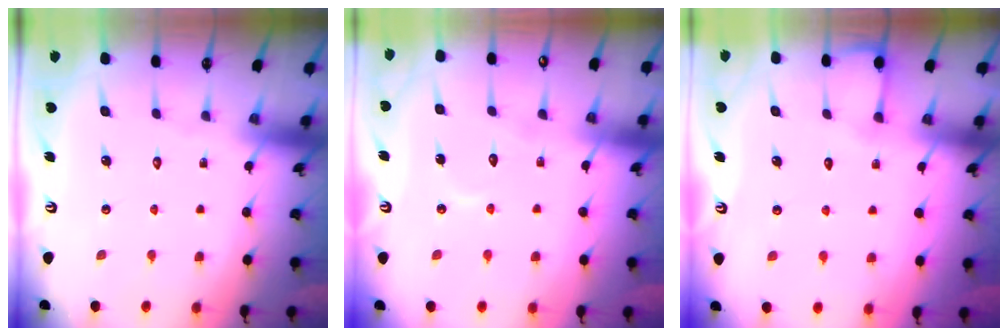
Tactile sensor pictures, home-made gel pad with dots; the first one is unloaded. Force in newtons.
{"total": 5.1, "press": 5.1, "slide": 0.5}
{"total": 3.8, "press": 3.8, "slide": 0.5}